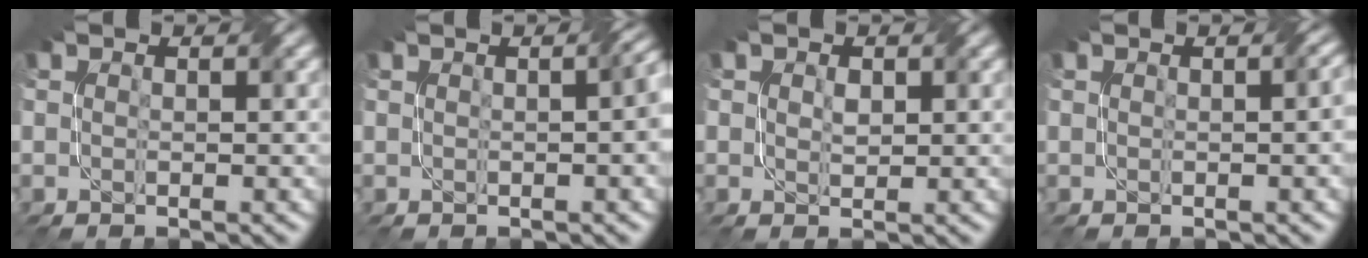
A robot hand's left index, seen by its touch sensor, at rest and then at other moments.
{"total": 3.4, "force": [0.2, 1.2, 3.2], "torque": [-0.016, 0.014, 0.004]}
{"total": 1.4, "force": [0.4, 1.0, 0.8], "torque": [-0.013, -0.005, 0.012]}
{"total": 2.4, "force": [0.2, 0.9, 2.2], "torque": [-0.012, 0.006, 0.004]}